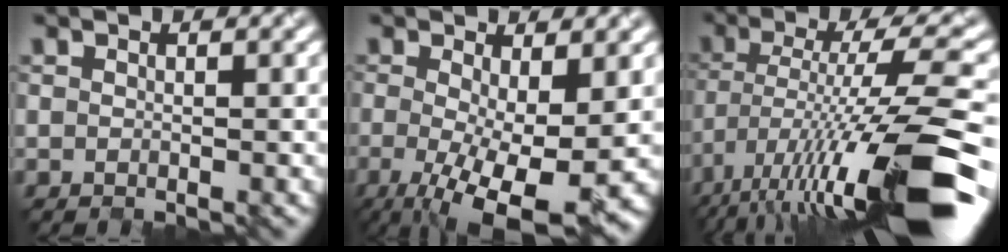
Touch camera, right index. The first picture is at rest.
{"total": 9.1, "force": [-2.2, 2.8, 8.4], "torque": [-0.142, -0.023, -0.025]}
{"total": 14.9, "force": [-6.7, 3.2, 12.9], "torque": [-0.219, 0.003, -0.108]}